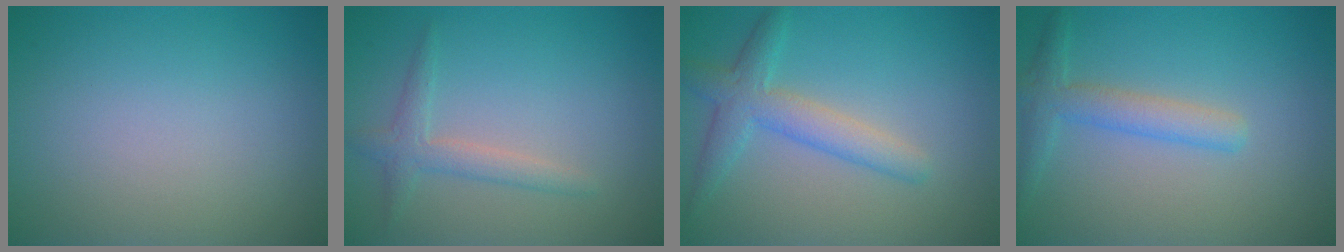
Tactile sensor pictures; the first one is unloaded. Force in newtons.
{"total": 2.1, "press": 2.1, "slide": 0.1}
{"total": 3.6, "press": 3.6, "slide": 0.0}
{"total": 2.8, "press": 2.8, "slide": 0.1}